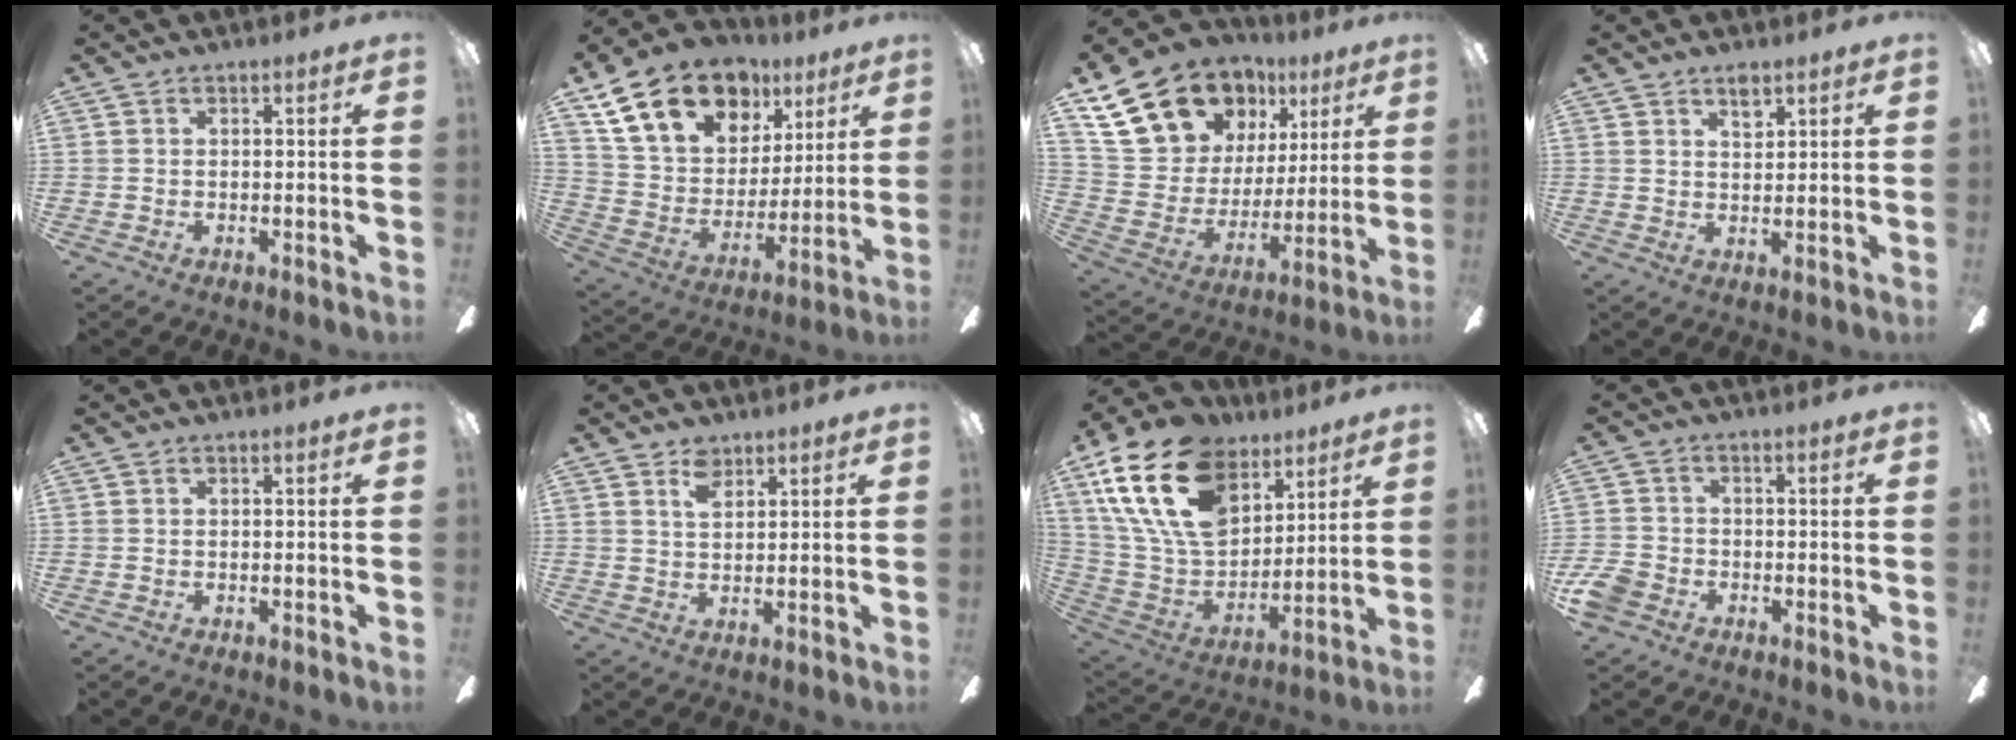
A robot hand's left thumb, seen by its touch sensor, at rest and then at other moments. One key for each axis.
{"total": 21.1, "fx": 12.8, "fy": 13.3, "fz": 10.1, "tx": -0.182, "ty": -0.060, "tz": 0.241}
{"total": 21.9, "fx": 13.8, "fy": 14.5, "fz": 9.0, "tx": -0.173, "ty": -0.067, "tz": 0.274}
{"total": 3.5, "fx": 2.6, "fy": 1.6, "fz": 1.7, "tx": -0.013, "ty": -0.011, "tz": 0.042}
{"total": 0.0}
{"total": 5.0, "fx": 3.2, "fy": 2.7, "fz": 2.7, "tx": -0.055, "ty": 0.000, "tz": 0.059}
{"total": 23.5, "fx": 12.4, "fy": 14.6, "fz": 13.6, "tx": -0.281, "ty": -0.053, "tz": 0.224}
{"total": 5.6, "fx": -3.1, "fy": 4.1, "fz": 2.2, "tx": -0.057, "ty": 0.015, "tz": -0.060}